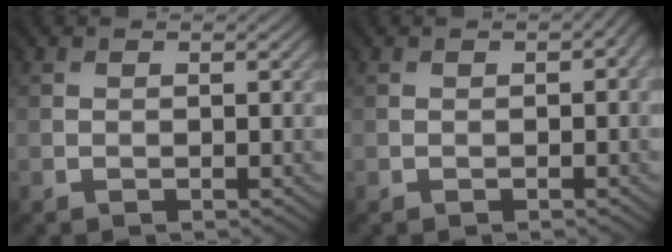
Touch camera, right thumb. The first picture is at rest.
{"total": 1.4, "force": [-0.3, 0.8, 1.0], "torque": [-0.009, 0.000, 0.002]}